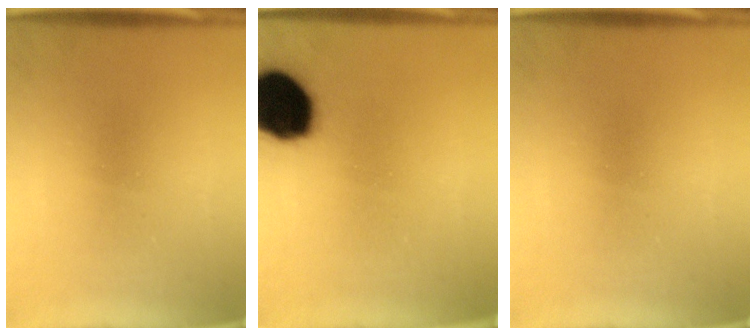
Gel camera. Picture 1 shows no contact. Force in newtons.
{"total": 18.7}
{"total": 0.0}